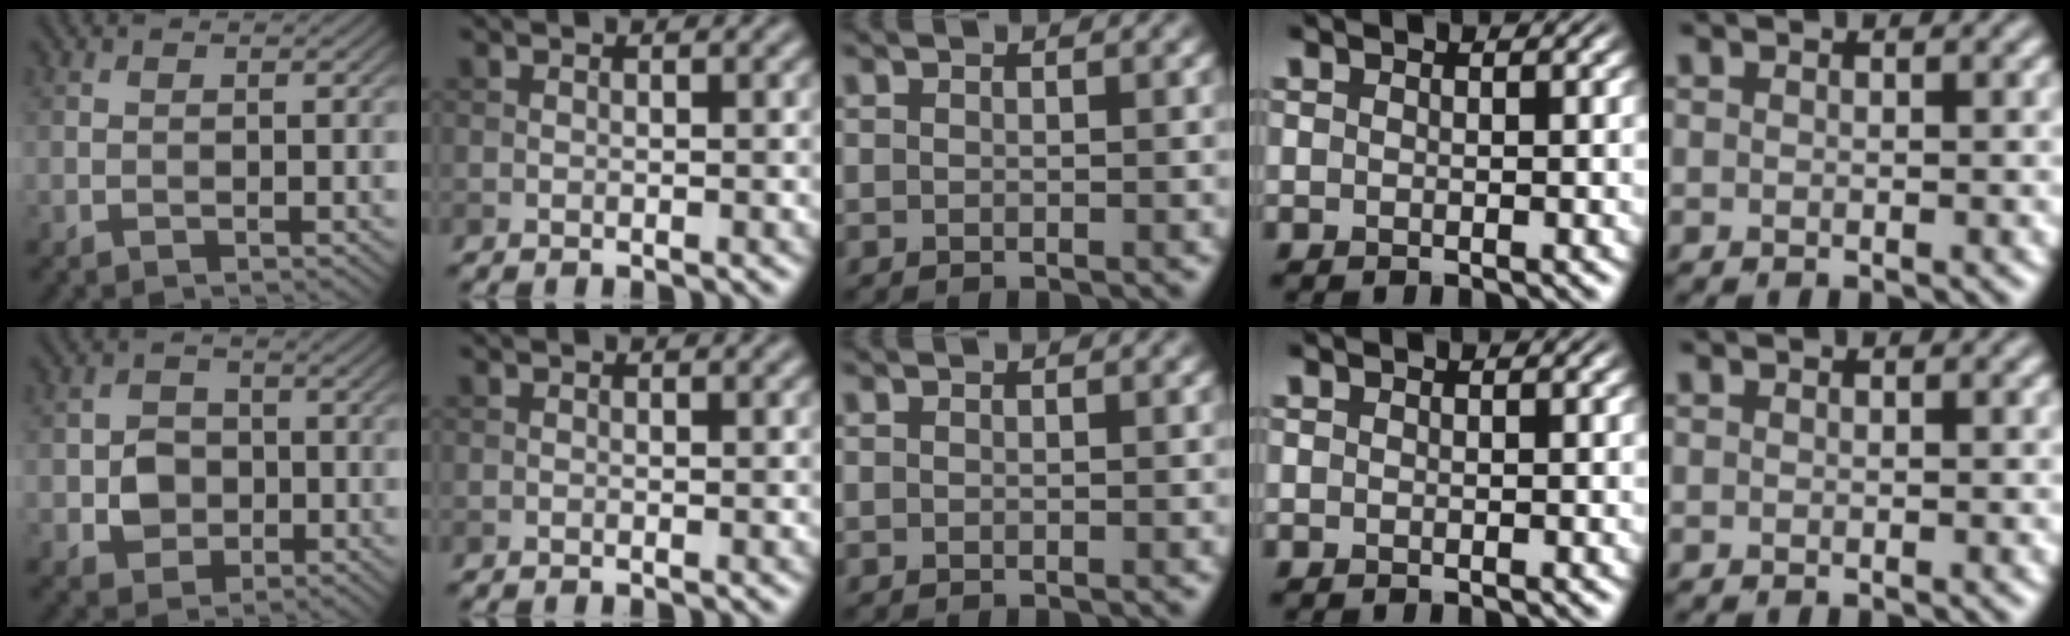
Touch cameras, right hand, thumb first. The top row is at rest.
{"thumb": {"total": 4.3, "force": [-0.9, 3.7, 1.9], "torque": [-0.033, -0.003, -0.020]}}